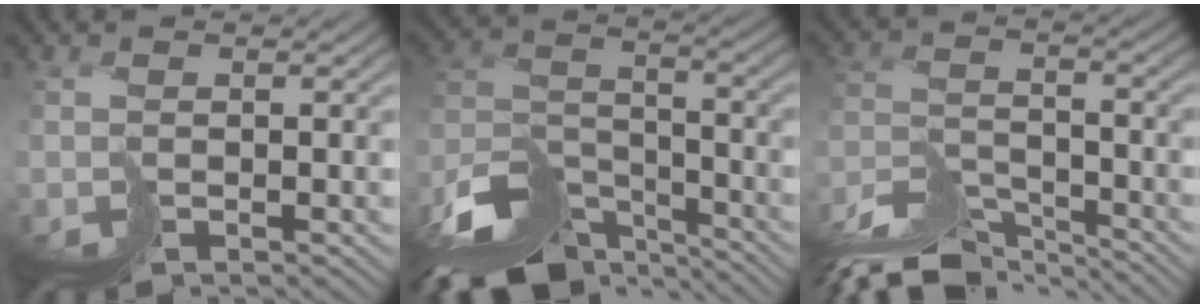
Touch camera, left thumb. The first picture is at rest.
{"total": 13.2, "force": [-11.1, 4.5, 5.6], "torque": [-0.130, -0.016, -0.182]}
{"total": 10.1, "force": [-9.4, 1.7, 3.2], "torque": [-0.066, -0.005, -0.169]}